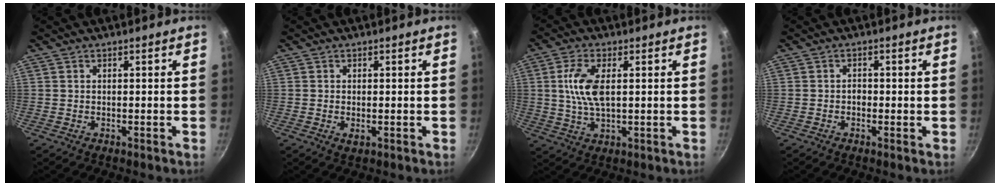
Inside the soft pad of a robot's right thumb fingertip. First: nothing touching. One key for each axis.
{"total": 1.6, "fx": -0.2, "fy": 0.9, "fz": 1.3, "tx": -0.021, "ty": -0.003, "tz": -0.003}
{"total": 8.3, "fx": 1.3, "fy": 3.8, "fz": 7.2, "tx": -0.144, "ty": 0.002, "tz": 0.025}
{"total": 1.4, "fx": -0.3, "fy": 1.0, "fz": 0.9, "tx": -0.013, "ty": 0.004, "tz": -0.009}